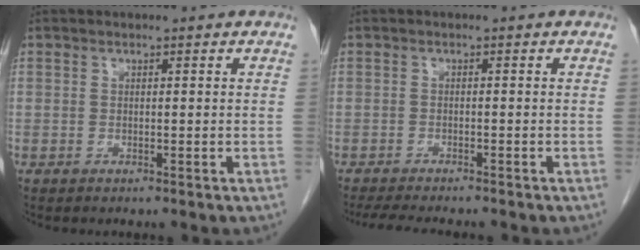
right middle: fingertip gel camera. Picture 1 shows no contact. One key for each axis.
{"total": 7.4, "fx": -6.5, "fy": 1.2, "fz": 3.4, "tx": -0.050, "ty": -0.013, "tz": -0.098}